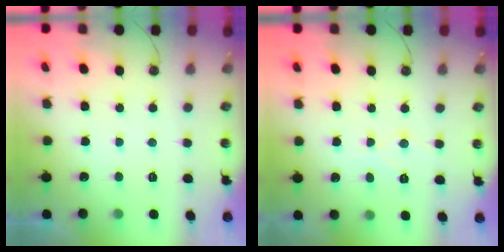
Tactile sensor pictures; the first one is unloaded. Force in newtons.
{"total": 6.8, "press": 6.8, "slide": 0.3}